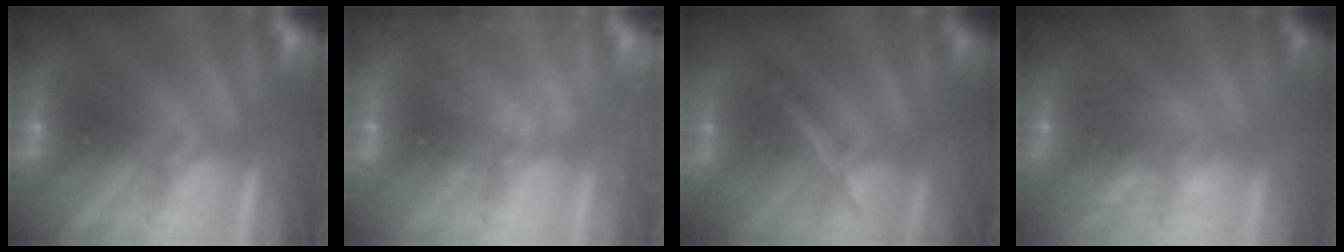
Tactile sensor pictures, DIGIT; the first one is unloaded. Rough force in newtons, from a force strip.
{"total": 2.4}
{"total": 2.0}
{"total": 2.9}